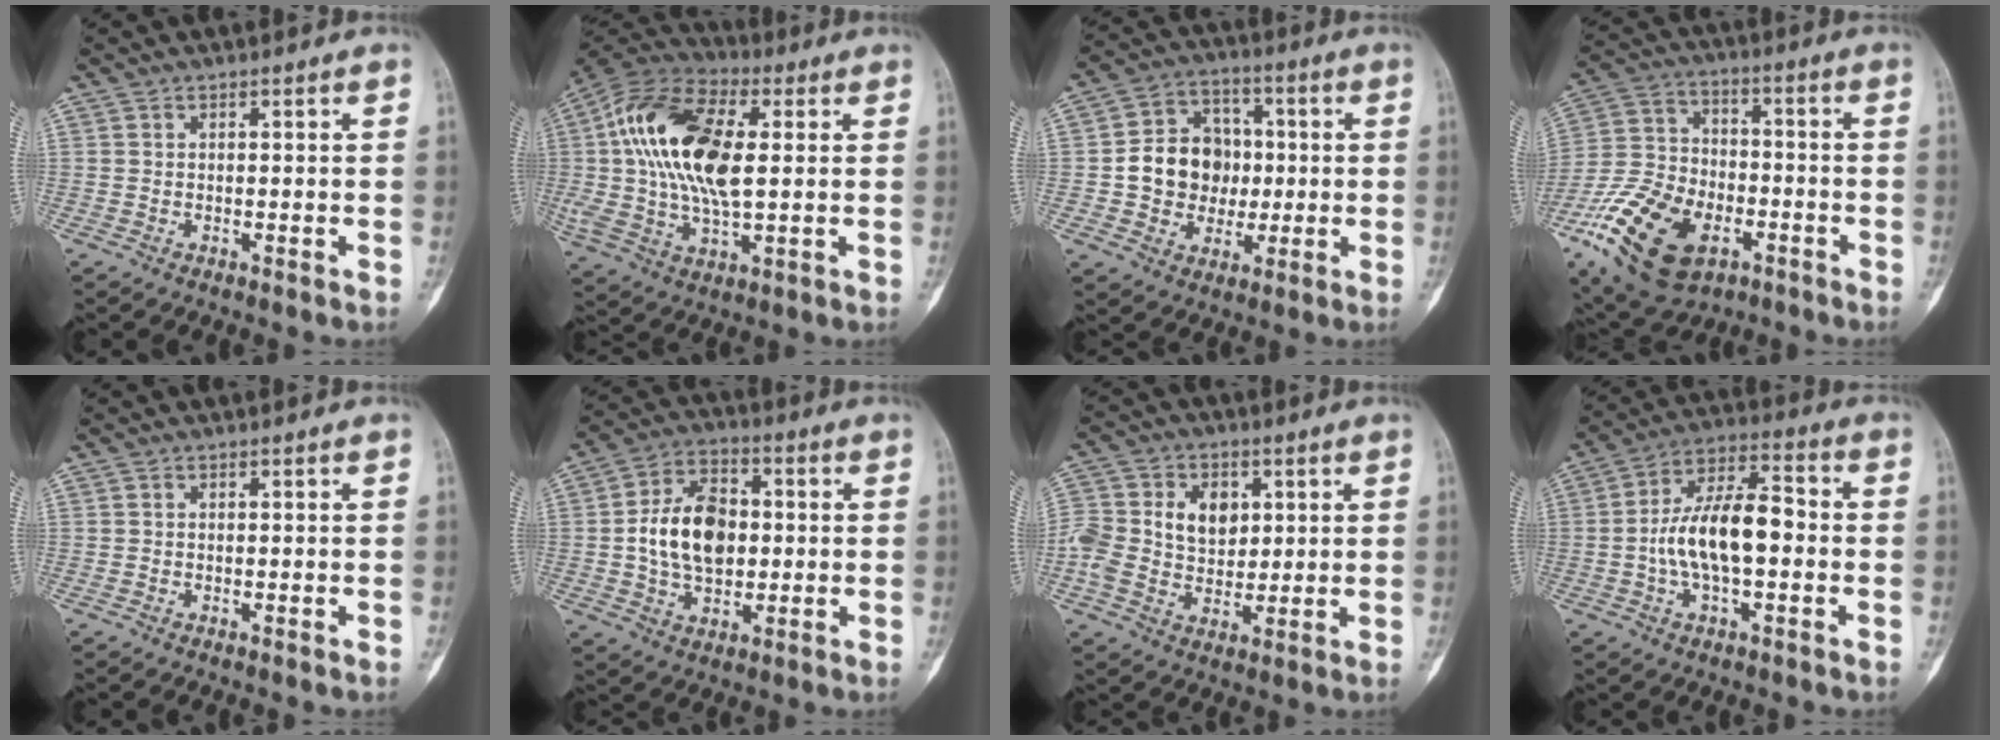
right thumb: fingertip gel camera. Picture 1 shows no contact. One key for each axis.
{"total": 20.4, "fx": 3.0, "fy": 10.0, "fz": 17.6, "tx": -0.357, "ty": 0.009, "tz": 0.045}
{"total": 12.5, "fx": -0.3, "fy": 10.8, "fz": 6.4, "tx": -0.063, "ty": 0.024, "tz": -0.005}
{"total": 20.8, "fx": -8.9, "fy": 12.3, "fz": 14.2, "tx": -0.266, "ty": 0.029, "tz": -0.154}
{"total": 0.0}
{"total": 13.8, "fx": 0.2, "fy": 9.0, "fz": 10.4, "tx": -0.163, "ty": 0.015, "tz": 0.004}
{"total": 14.6, "fx": 2.2, "fy": 11.0, "fz": 9.3, "tx": -0.178, "ty": 0.009, "tz": 0.043}
{"total": 14.0, "fx": -1.4, "fy": 6.4, "fz": 12.4, "tx": -0.220, "ty": 0.038, "tz": -0.032}